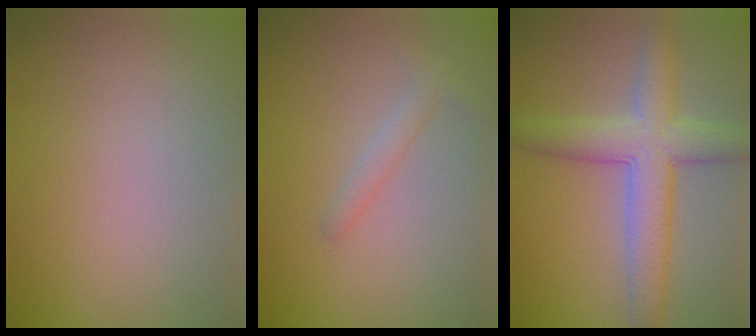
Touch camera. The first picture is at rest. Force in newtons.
{"total": 1.3, "press": 1.3, "slide": 0.1}
{"total": 5.9, "press": 5.9, "slide": 0.2}